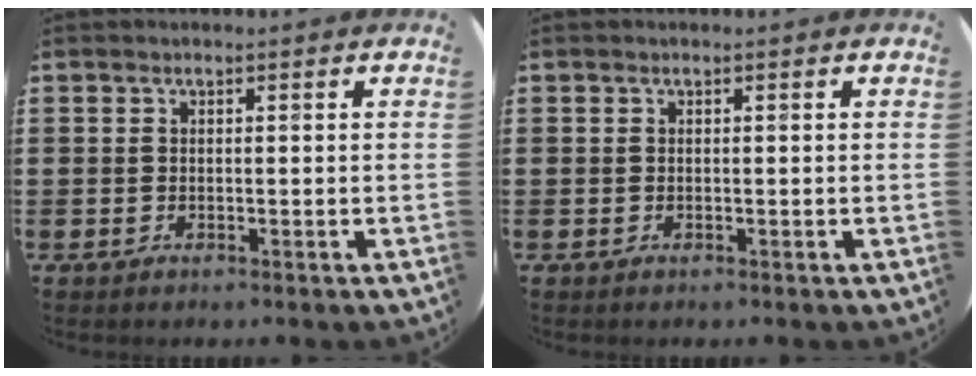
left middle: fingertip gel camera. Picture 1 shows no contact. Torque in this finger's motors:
{"motor_torque": [0.02, 0.02, -0.01, -0.01]}